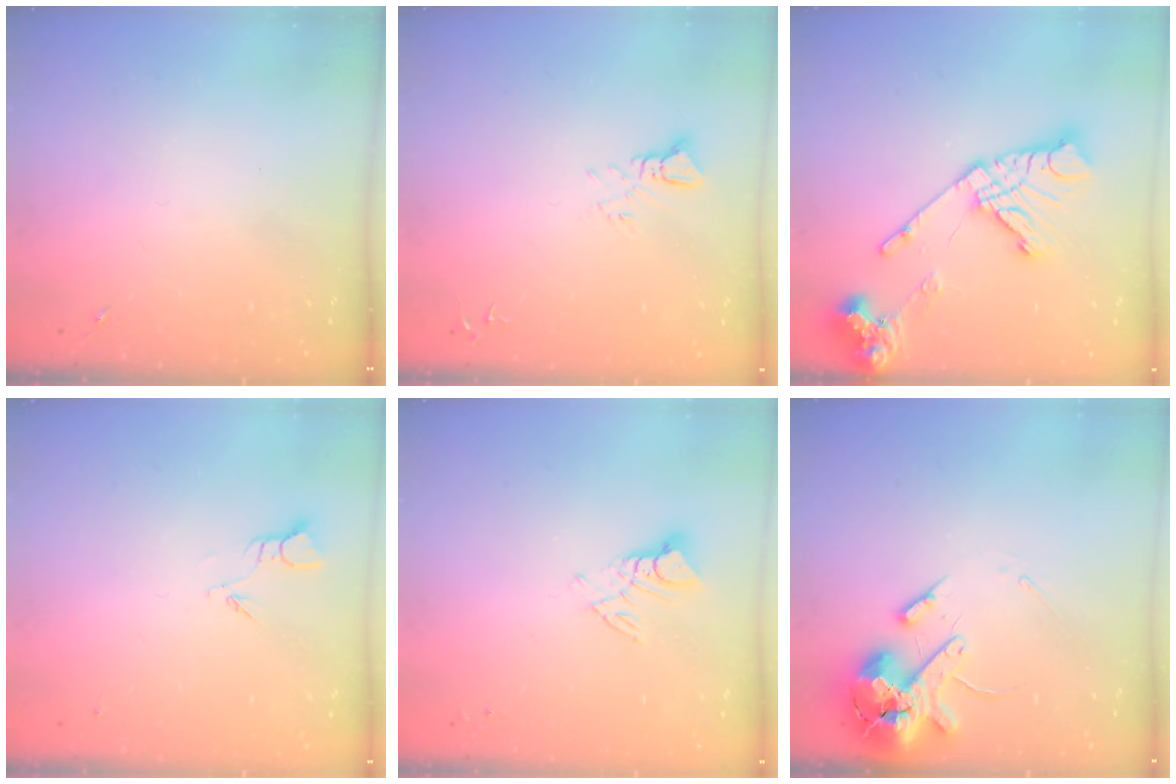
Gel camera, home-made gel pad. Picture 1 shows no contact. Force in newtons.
{"total": 3.8, "press": 3.8, "slide": 0.3}
{"total": 20.4, "press": 20.3, "slide": 2.5}
{"total": 2.7, "press": 2.7, "slide": 0.3}
{"total": 6.8, "press": 6.8, "slide": 0.5}
{"total": 14.6, "press": 14.4, "slide": 2.4}